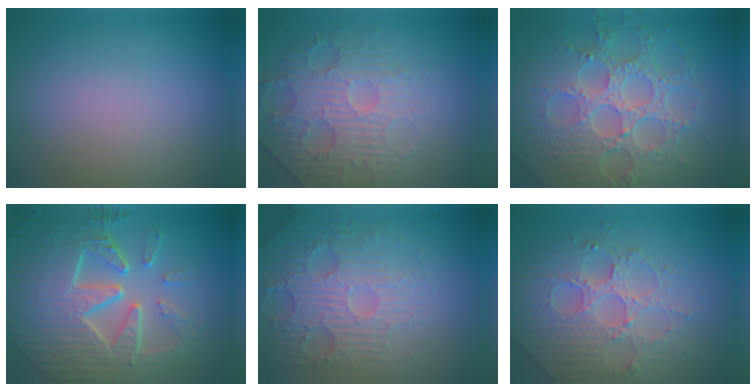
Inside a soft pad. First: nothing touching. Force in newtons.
{"total": 4.7, "press": 3.7, "slide": 2.8}
{"total": 8.3, "press": 6.1, "slide": 5.6}
{"total": 9.8, "press": 6.6, "slide": 7.2}
{"total": 6.2, "press": 3.8, "slide": 4.9}
{"total": 4.4, "press": 4.3, "slide": 1.0}